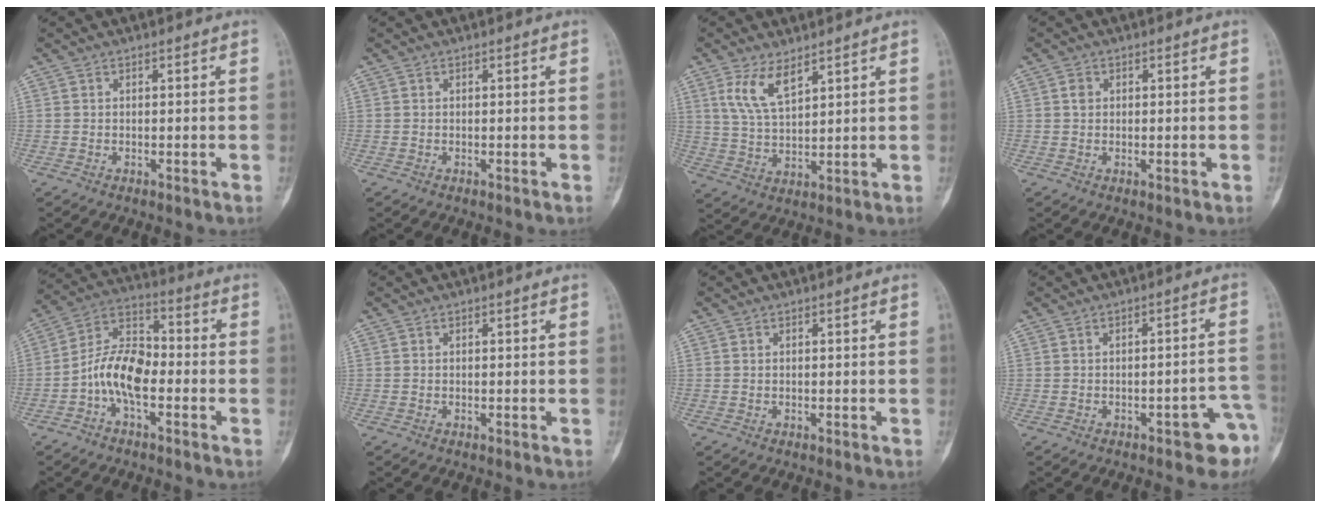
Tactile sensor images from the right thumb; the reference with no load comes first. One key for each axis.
{"total": 0.0}
{"total": 7.3, "fx": 4.3, "fy": 3.0, "fz": 5.1, "tx": -0.096, "ty": -0.021, "tz": 0.092}
{"total": 1.4, "fx": 0.3, "fy": 1.1, "fz": 0.8, "tx": -0.009, "ty": 0.000, "tz": 0.002}
{"total": 10.6, "fx": -3.0, "fy": 5.6, "fz": 8.5, "tx": -0.152, "ty": 0.041, "tz": -0.067}
{"total": 0.0}
{"total": 0.0}
{"total": 6.9, "fx": -3.8, "fy": 2.6, "fz": 5.2, "tx": -0.034, "ty": 0.029, "tz": -0.043}